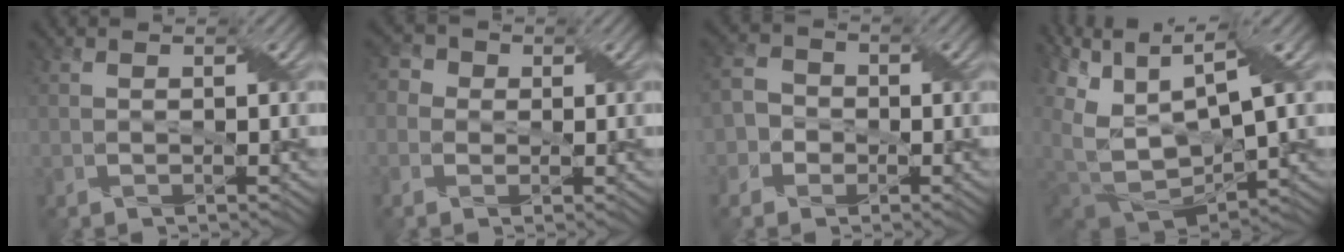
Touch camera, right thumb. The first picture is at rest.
{"total": 2.9, "force": [-0.1, 2.8, 0.9], "torque": [-0.026, 0.010, -0.008]}
{"total": 3.5, "force": [-1.2, 3.1, 0.9], "torque": [-0.018, 0.005, -0.034]}
{"total": 13.3, "force": [3.5, 7.5, 10.5], "torque": [-0.243, -0.002, 0.099]}